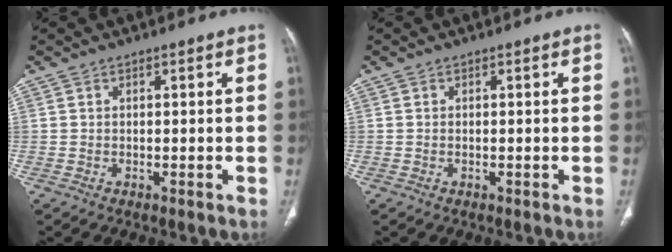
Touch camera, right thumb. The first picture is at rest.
{"total": 0.0}